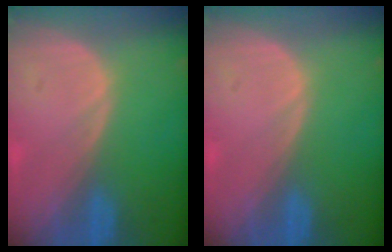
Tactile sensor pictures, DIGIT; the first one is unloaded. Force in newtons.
{"total": 0.0}